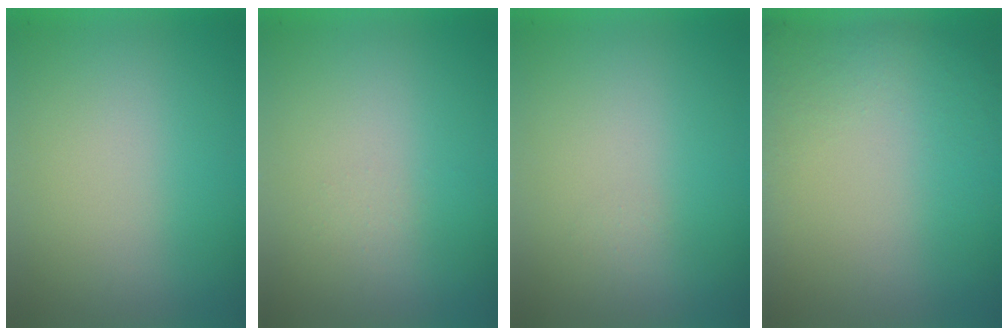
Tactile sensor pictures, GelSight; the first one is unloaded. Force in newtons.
{"total": 1.3}
{"total": 1.3}
{"total": 5.9}